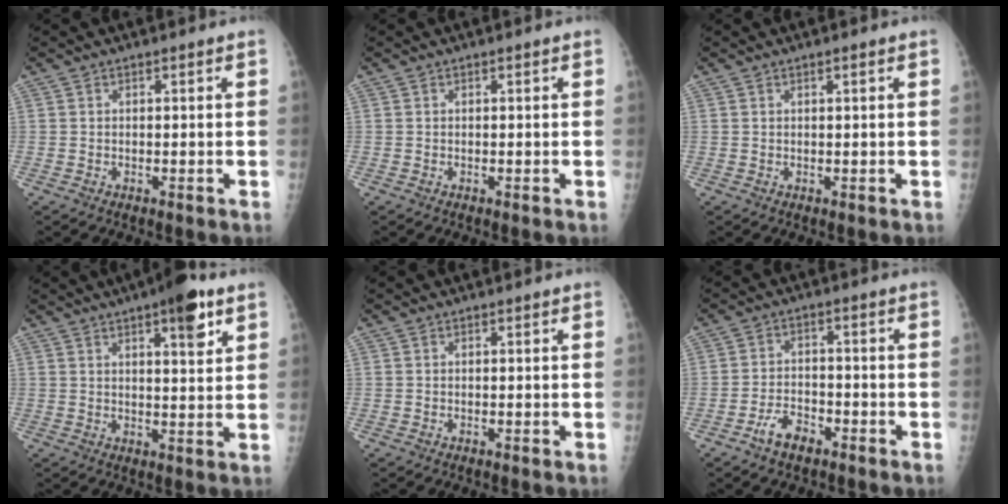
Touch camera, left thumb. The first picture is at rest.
{"total": 0.0}
{"total": 0.5, "force": [0.3, 0.0, 0.5], "torque": [-0.007, 0.001, 0.004]}
{"total": 8.6, "force": [4.7, 2.3, 6.8], "torque": [-0.081, -0.020, 0.063]}
{"total": 0.0}
{"total": 5.1, "force": [-3.4, 2.6, 2.8], "torque": [-0.047, 0.023, -0.061]}